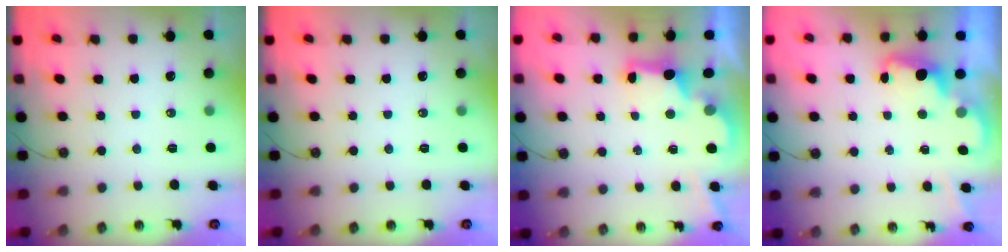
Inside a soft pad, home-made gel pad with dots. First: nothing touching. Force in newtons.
{"total": 0.0}
{"total": 2.8, "press": 2.6, "slide": 0.9}
{"total": 2.0, "press": 1.9, "slide": 0.6}